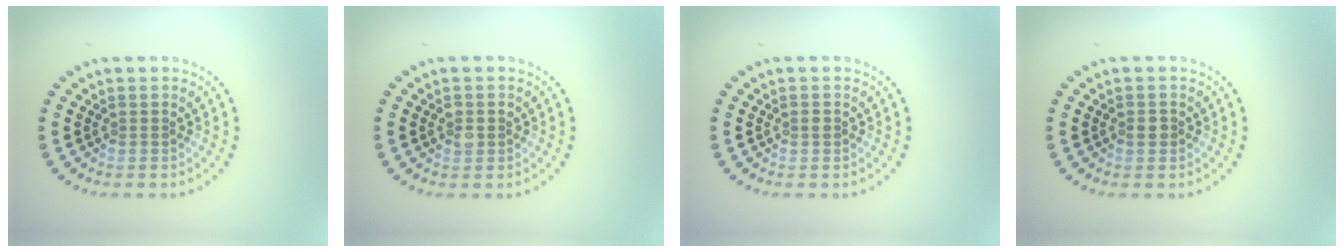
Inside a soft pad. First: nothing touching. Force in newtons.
{"total": 1.3, "press": 1.3, "slide": 0.2}
{"total": 0.8, "press": 0.8, "slide": 0.1}
{"total": 1.0, "press": 0.9, "slide": 0.2}